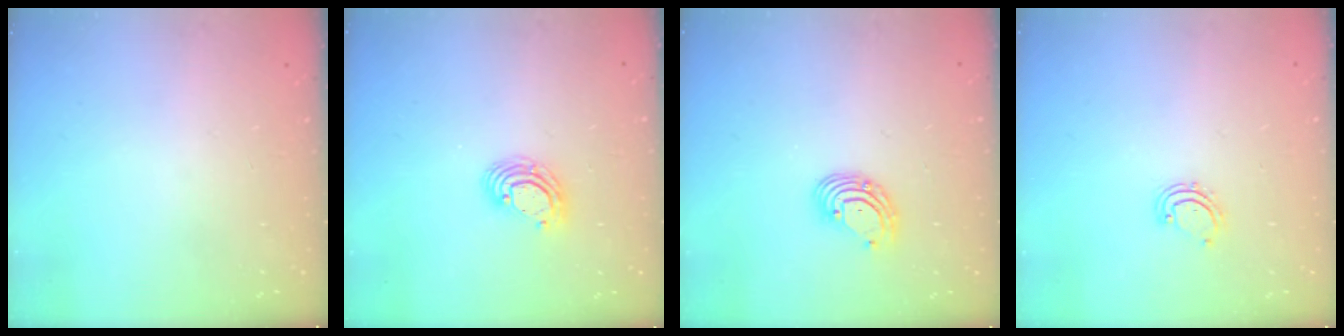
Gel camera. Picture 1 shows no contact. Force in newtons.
{"total": 8.2, "press": 8.1, "slide": 1.4}
{"total": 5.6, "press": 5.6, "slide": 0.5}
{"total": 3.5, "press": 3.5, "slide": 0.3}